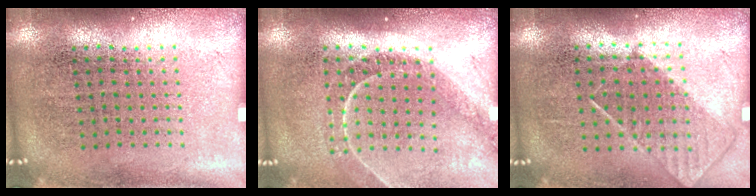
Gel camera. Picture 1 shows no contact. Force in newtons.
{"total": 1.2, "press": 1.2, "slide": 0.2}
{"total": 0.8, "press": 0.7, "slide": 0.4}